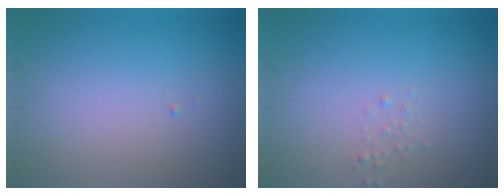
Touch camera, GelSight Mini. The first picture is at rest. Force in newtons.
{"total": 0.6, "press": 0.6, "slide": 0.1}